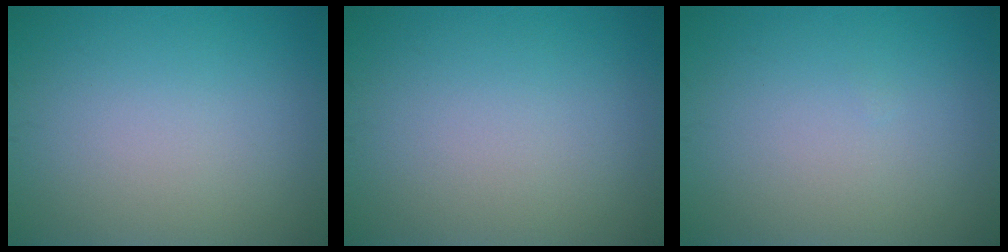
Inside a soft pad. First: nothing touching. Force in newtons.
{"total": 0.0}
{"total": 0.0}